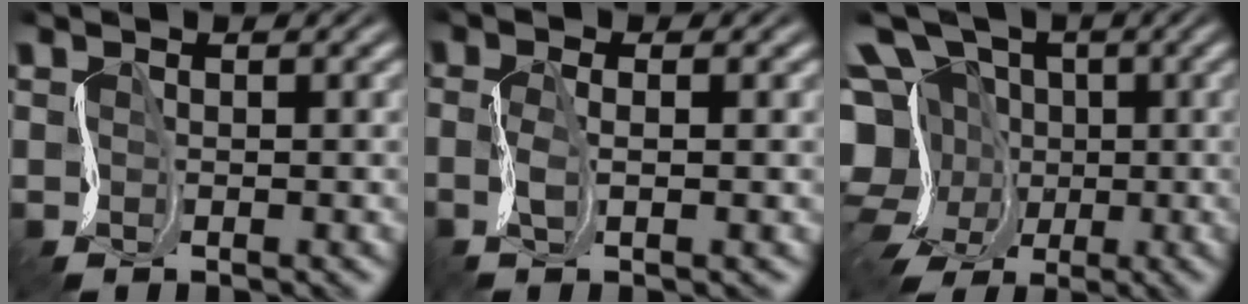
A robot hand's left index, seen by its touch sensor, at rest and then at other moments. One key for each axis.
{"total": 2.1, "fx": -1.5, "fy": -0.4, "fz": 1.4, "tx": -0.017, "ty": -0.013, "tz": -0.033}
{"total": 13.0, "fx": -5.2, "fy": 10.7, "fz": 5.2, "tx": -0.099, "ty": -0.006, "tz": -0.117}